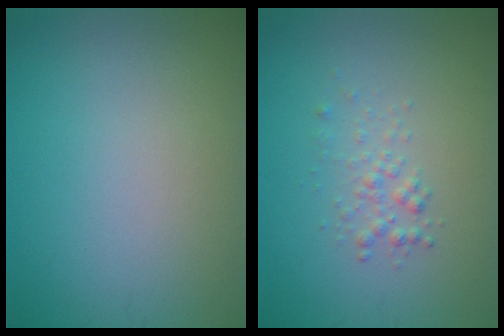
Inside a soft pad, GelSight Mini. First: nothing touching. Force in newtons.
{"total": 1.4, "press": 1.4, "slide": 0.1}